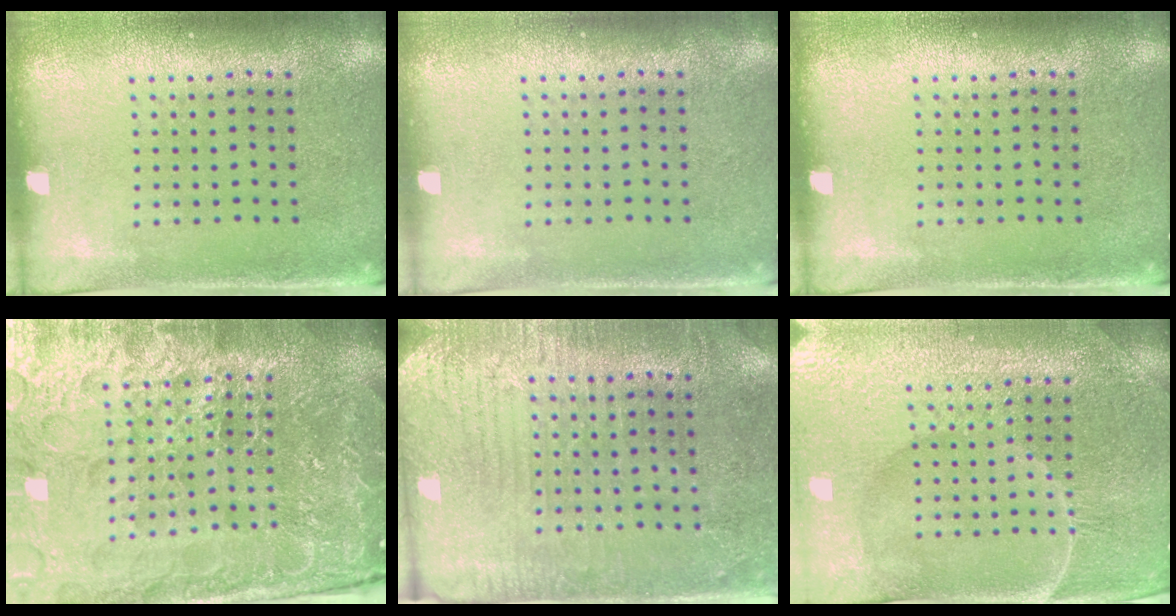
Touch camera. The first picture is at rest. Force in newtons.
{"total": 0.0}
{"total": 0.0}
{"total": 6.9, "press": 6.1, "slide": 3.2}
{"total": 2.9, "press": 2.7, "slide": 0.9}
{"total": 4.4, "press": 4.3, "slide": 1.2}